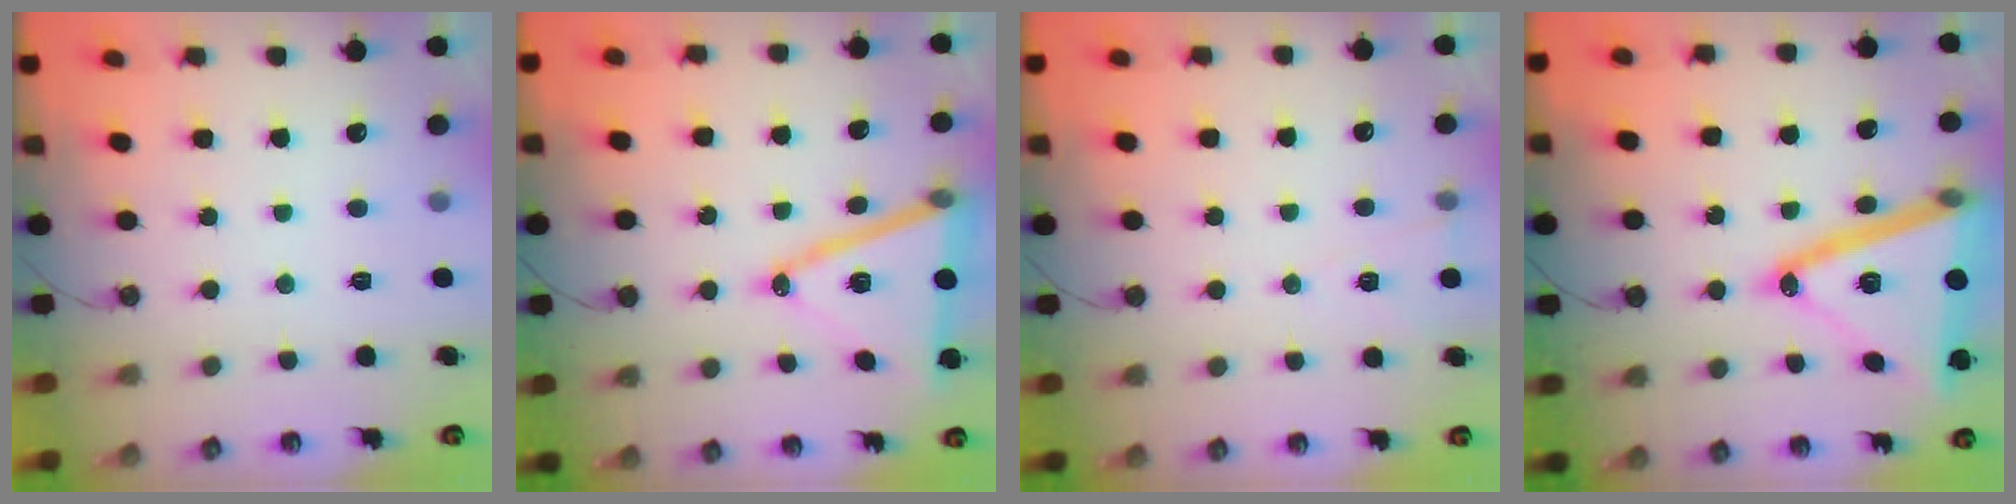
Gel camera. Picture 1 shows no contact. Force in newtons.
{"total": 16.7, "press": 16.2, "slide": 3.9}
{"total": 5.6, "press": 3.6, "slide": 4.3}
{"total": 26.8, "press": 26.5, "slide": 3.9}